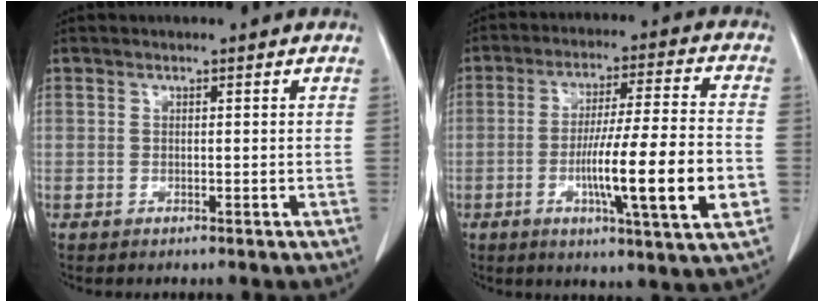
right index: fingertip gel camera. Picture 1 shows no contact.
{"total": 16.0, "force": [-4.0, 0.2, 15.5], "torque": [-0.248, -0.009, -0.067]}